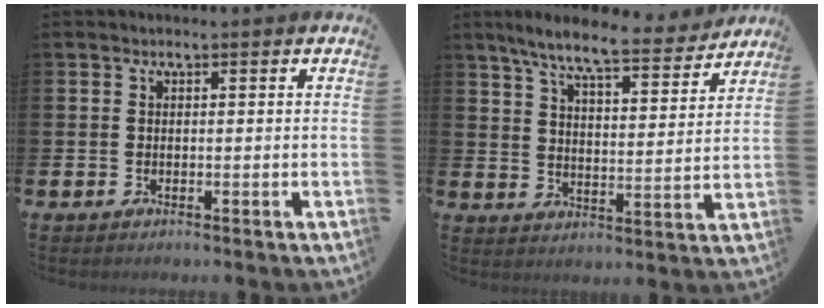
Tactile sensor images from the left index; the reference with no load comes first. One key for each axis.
{"total": 8.5, "fx": 7.5, "fy": 0.9, "fz": 3.8, "tx": -0.097, "ty": -0.039, "tz": 0.129}